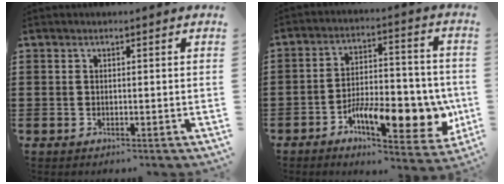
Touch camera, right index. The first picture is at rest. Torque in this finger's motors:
{"motor_torque": [2.14, 0.00, 1.05, 0.21]}